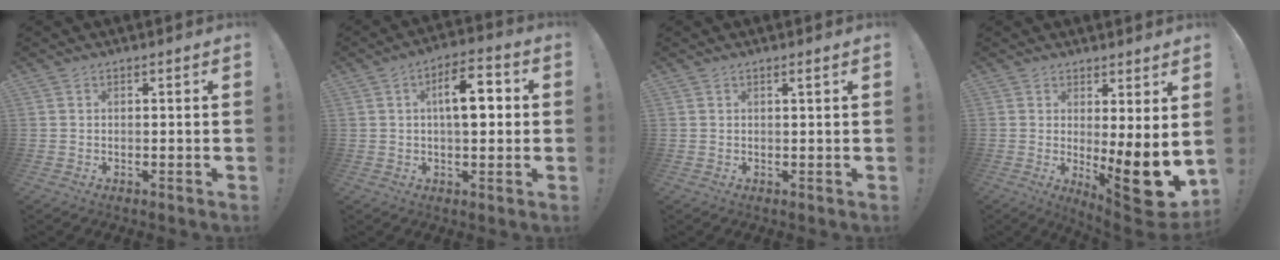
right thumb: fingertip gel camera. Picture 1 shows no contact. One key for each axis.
{"total": 10.5, "fx": 1.3, "fy": 4.7, "fz": 9.3, "tx": -0.149, "ty": 0.012, "tz": 0.018}
{"total": 1.3, "fx": 0.5, "fy": -0.3, "fz": 1.2, "tx": -0.023, "ty": 0.001, "tz": 0.006}
{"total": 13.8, "fx": -2.2, "fy": 2.3, "fz": 13.5, "tx": -0.156, "ty": -0.024, "tz": -0.029}